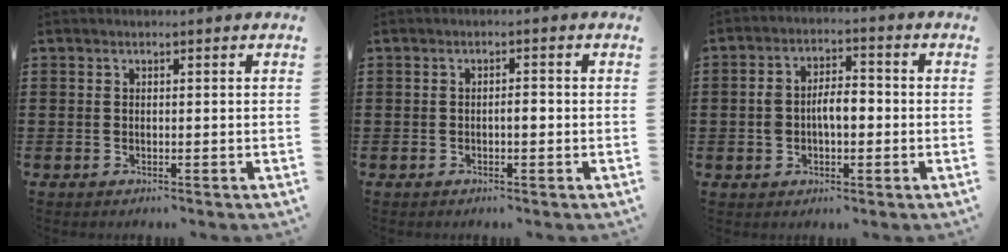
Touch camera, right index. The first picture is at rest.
{"total": 1.5, "force": [-0.4, 0.4, 1.4], "torque": [-0.026, 0.002, -0.008]}
{"total": 5.5, "force": [-0.6, 3.0, 4.6], "torque": [-0.085, 0.005, -0.017]}